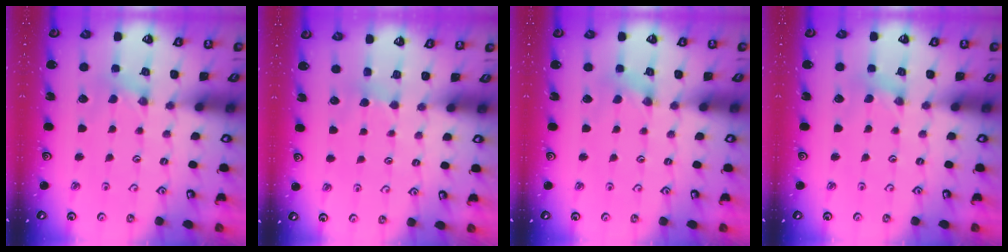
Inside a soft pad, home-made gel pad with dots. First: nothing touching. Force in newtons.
{"total": 2.9, "press": 2.9, "slide": 0.3}
{"total": 0.0}
{"total": 0.0}